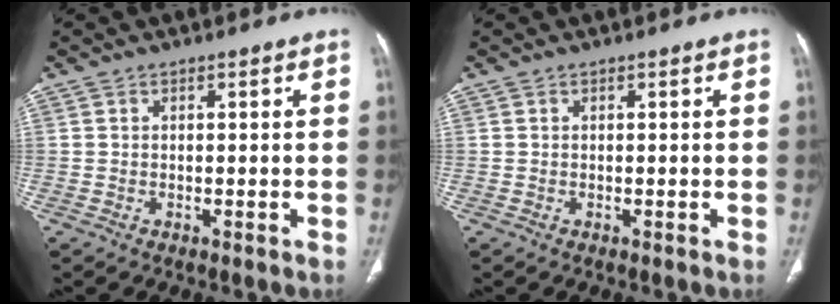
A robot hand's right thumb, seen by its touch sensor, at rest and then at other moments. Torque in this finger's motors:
{"motor_torque": [0.05, -0.11, 0.21, 0.10, 0.04]}